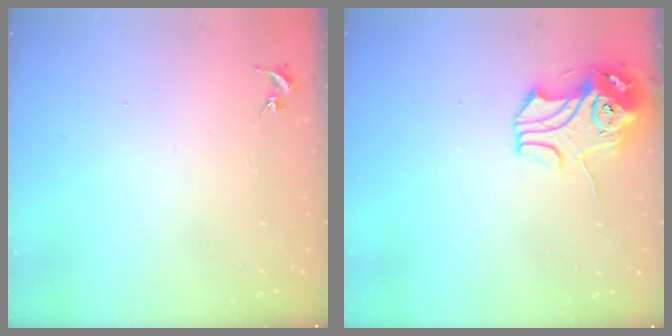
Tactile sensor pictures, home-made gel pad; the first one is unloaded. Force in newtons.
{"total": 11.5, "press": 11.3, "slide": 1.8}